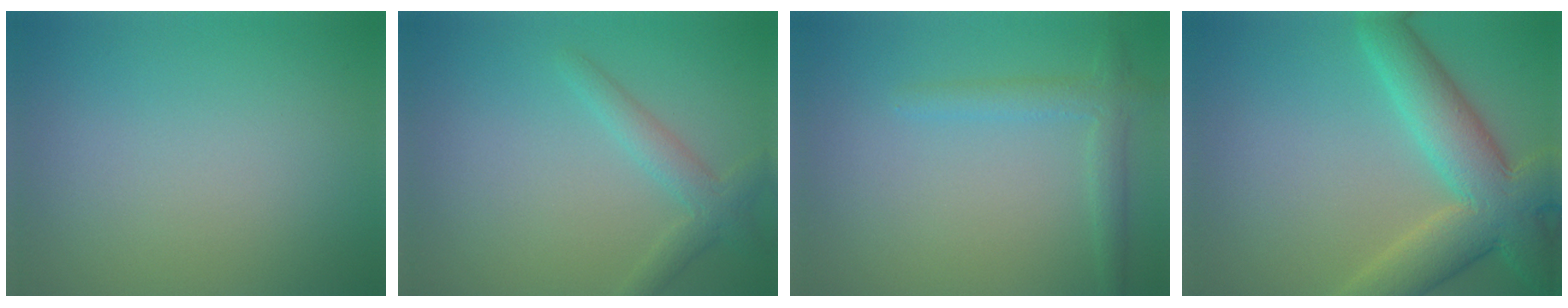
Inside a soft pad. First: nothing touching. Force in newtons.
{"total": 2.5, "press": 2.5, "slide": 0.1}
{"total": 2.3, "press": 2.3, "slide": 0.2}
{"total": 8.6, "press": 8.6, "slide": 0.8}